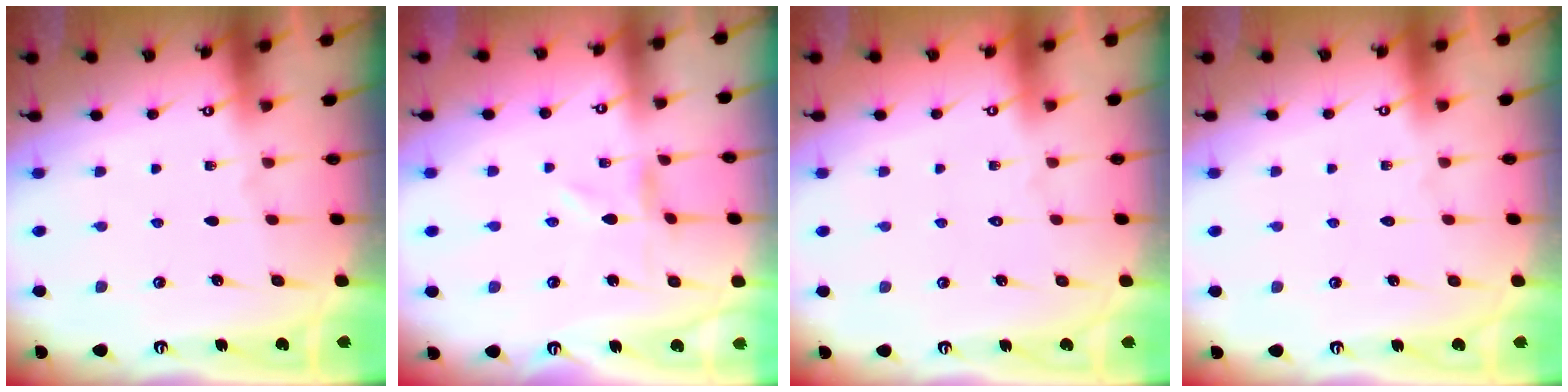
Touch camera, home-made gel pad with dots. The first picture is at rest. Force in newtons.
{"total": 0.0}
{"total": 1.7, "press": 1.7, "slide": 0.1}
{"total": 1.8, "press": 1.8, "slide": 0.1}